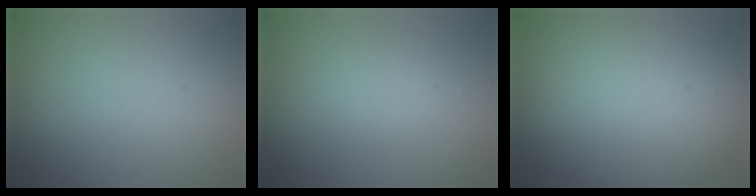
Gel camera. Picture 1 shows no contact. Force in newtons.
{"total": 1.8, "press": 1.8, "slide": 0.1}
{"total": 12.2, "press": 12.2, "slide": 0.3}